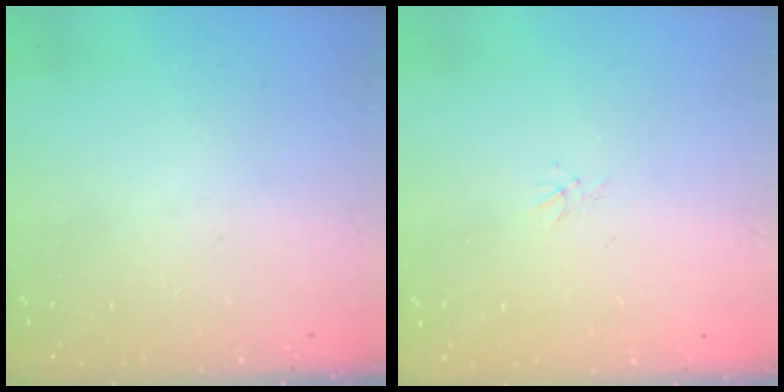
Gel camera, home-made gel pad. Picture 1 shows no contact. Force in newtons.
{"total": 1.1, "press": 1.0, "slide": 0.3}